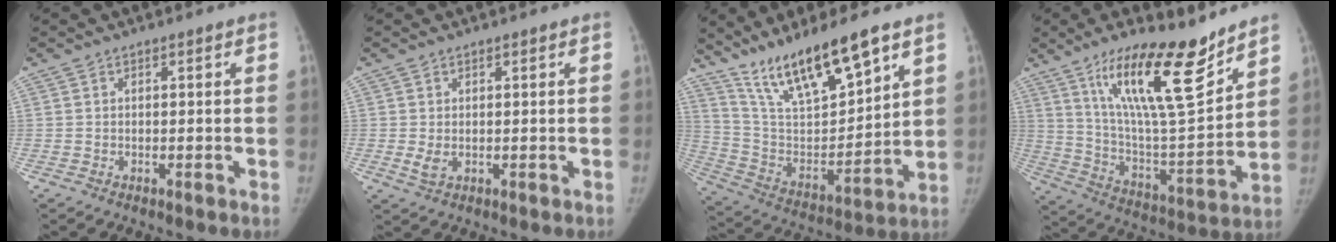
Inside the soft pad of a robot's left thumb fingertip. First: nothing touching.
{"total": 2.0, "force": [0.2, 1.2, 1.6], "torque": [-0.031, -0.006, 0.010]}
{"total": 18.7, "force": [13.3, 4.6, 12.3], "torque": [-0.192, -0.064, 0.257]}
{"total": 21.5, "force": [14.0, 5.1, 15.5], "torque": [-0.231, -0.078, 0.246]}